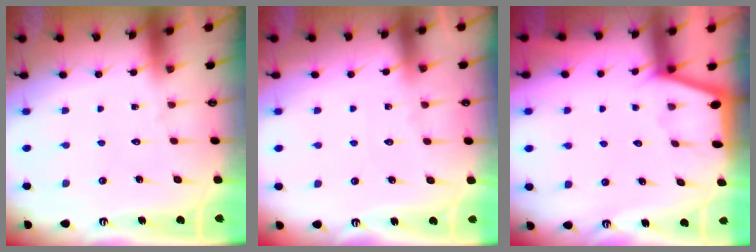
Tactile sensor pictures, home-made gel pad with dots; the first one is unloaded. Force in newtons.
{"total": 5.1, "press": 5.1, "slide": 0.6}
{"total": 1.1, "press": 1.0, "slide": 0.2}